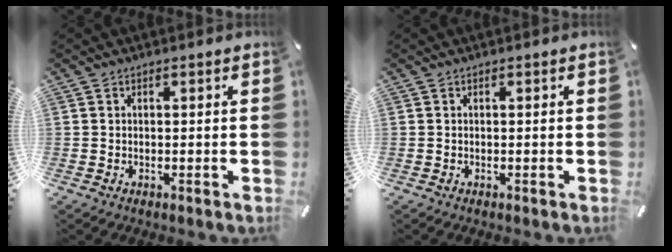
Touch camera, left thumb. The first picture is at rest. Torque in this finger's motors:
{"motor_torque": [-0.01, 0.00, 0.00, 0.01, 0.00]}